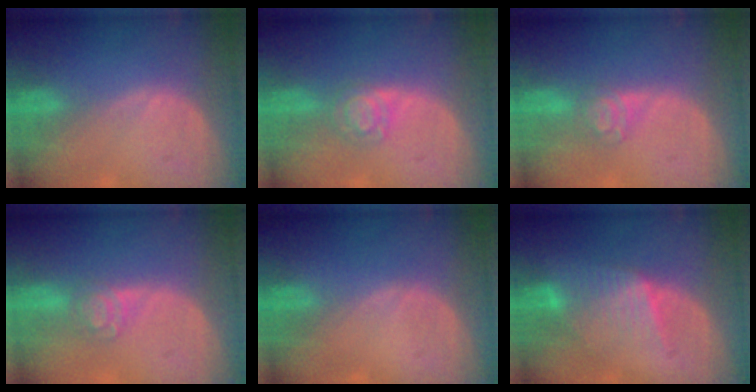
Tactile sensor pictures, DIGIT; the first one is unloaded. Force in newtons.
{"total": 3.8, "press": 3.8, "slide": 0.2}
{"total": 4.3, "press": 4.0, "slide": 1.6}
{"total": 4.1, "press": 3.9, "slide": 1.2}
{"total": 0.0}
{"total": 6.5, "press": 6.4, "slide": 1.0}